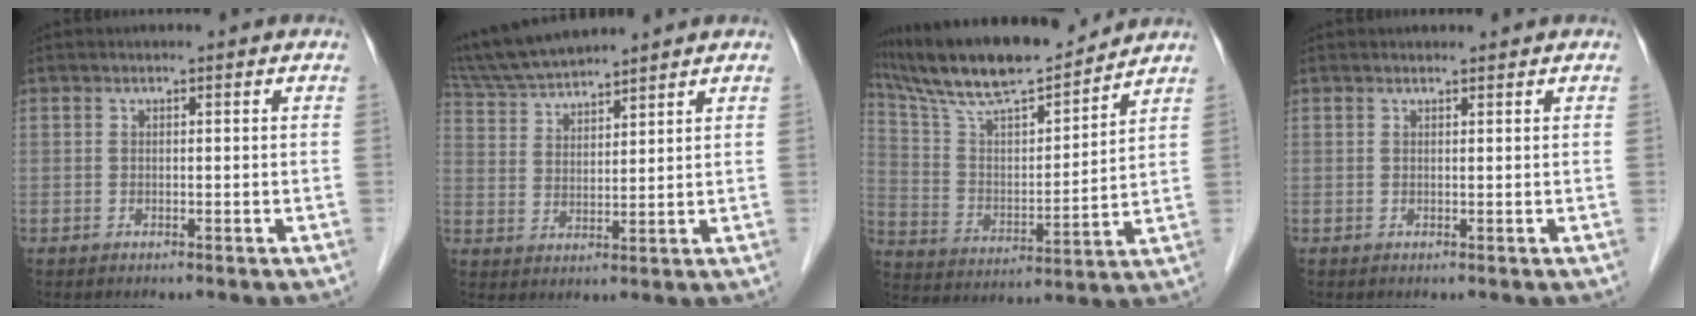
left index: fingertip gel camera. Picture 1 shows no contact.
{"total": 9.8, "force": [9.2, 0.4, 3.4], "torque": [-0.073, 0.027, 0.181]}
{"total": 17.1, "force": [15.2, 1.8, 7.6], "torque": [-0.149, 0.009, 0.274]}
{"total": 0.9, "force": [0.9, 0.0, 0.1], "torque": [-0.007, 0.005, 0.016]}